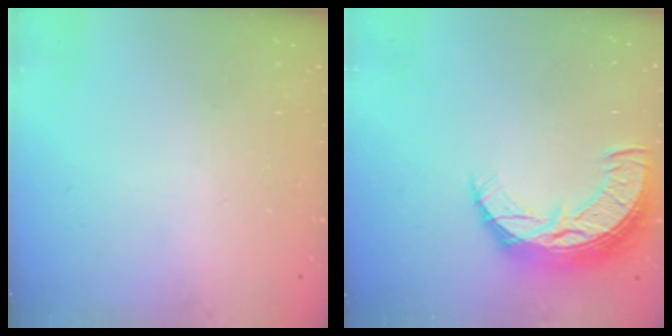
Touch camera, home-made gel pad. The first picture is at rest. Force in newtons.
{"total": 11.2, "press": 11.1, "slide": 0.9}